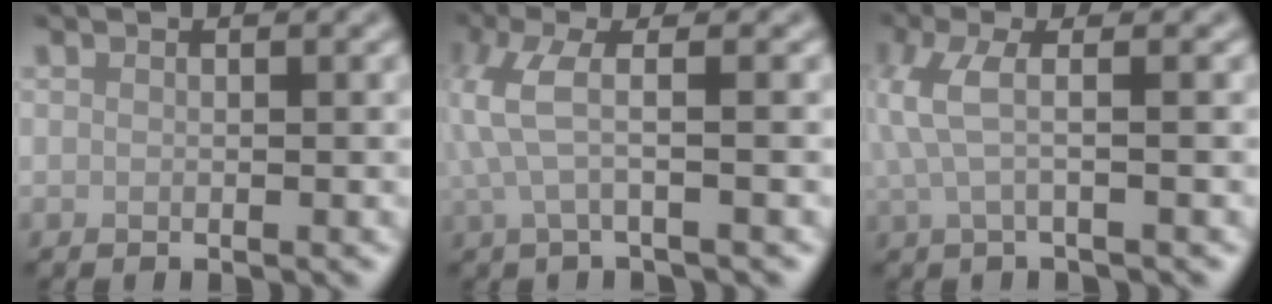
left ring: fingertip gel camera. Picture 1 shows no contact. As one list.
[{"total": 3.1, "force": [0.4, 0.6, 3.0], "torque": [-0.076, 0.000, 0.008]}, {"total": 2.9, "force": [0.3, 0.7, 2.8], "torque": [-0.066, 0.004, 0.003]}]